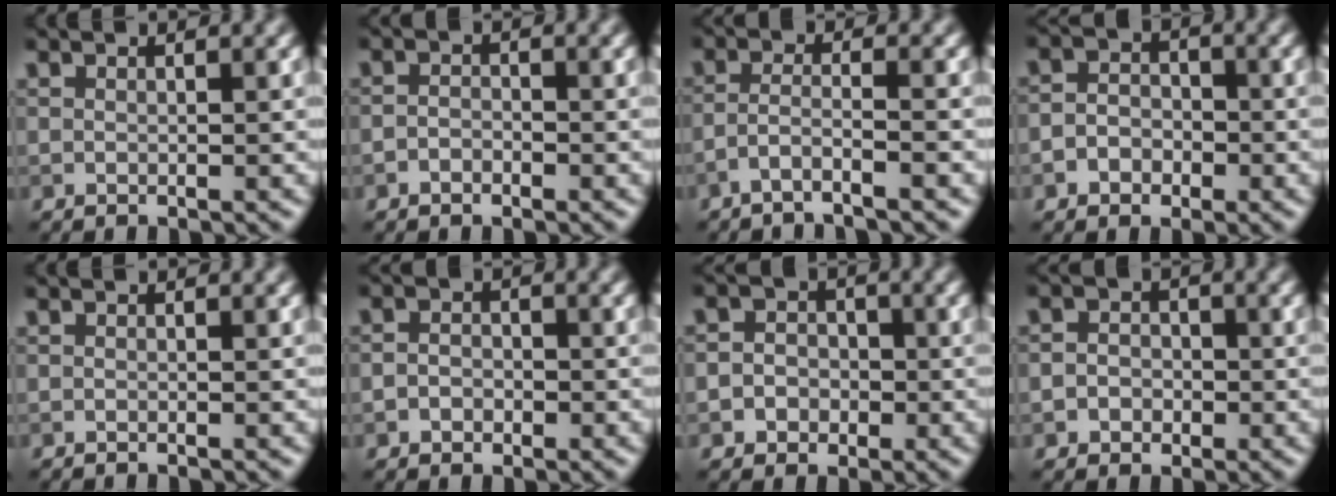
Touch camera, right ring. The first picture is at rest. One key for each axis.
{"total": 1.2, "fx": -0.7, "fy": 0.8, "fz": 0.7, "tx": -0.013, "ty": 0.001, "tz": -0.017}
{"total": 2.4, "fx": -1.7, "fy": 0.2, "fz": 1.7, "tx": -0.034, "ty": 0.005, "tz": -0.045}
{"total": 2.7, "fx": -1.2, "fy": 2.1, "fz": 1.3, "tx": -0.015, "ty": 0.003, "tz": -0.030}
{"total": 0.0}
{"total": 1.9, "fx": -0.7, "fy": 1.5, "fz": 0.9, "tx": -0.017, "ty": 0.000, "tz": -0.018}
{"total": 3.5, "fx": -0.7, "fy": 3.2, "fz": 1.2, "tx": 0.011, "ty": 0.008, "tz": -0.037}
{"total": 2.5, "fx": -0.7, "fy": 2.2, "fz": 1.0, "tx": 0.005, "ty": 0.000, "tz": -0.025}